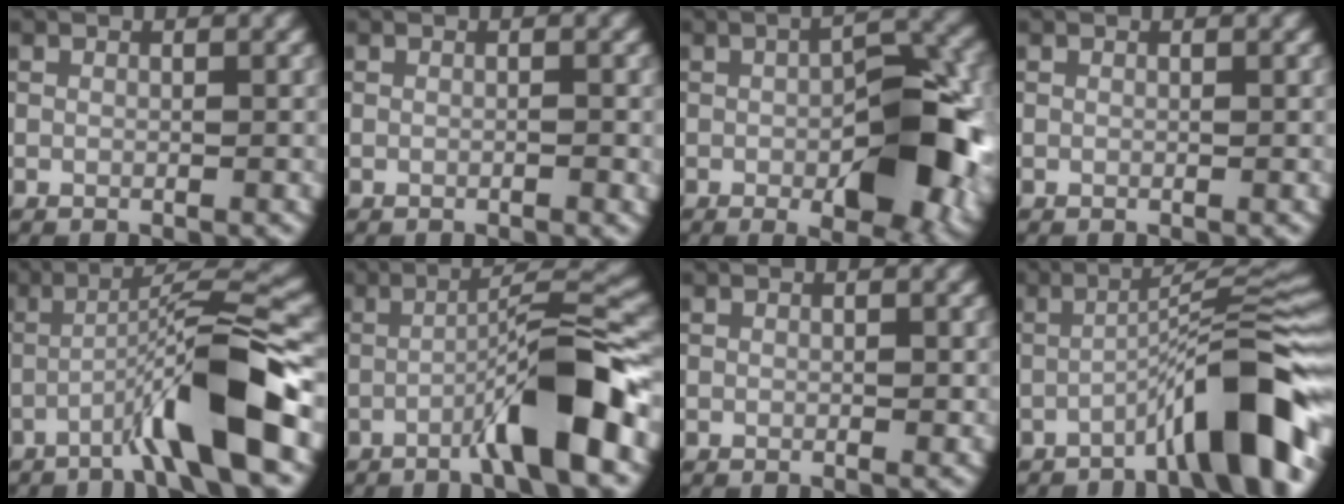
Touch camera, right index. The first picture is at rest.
{"total": 0.6, "force": [-0.3, 0.1, 0.5], "torque": [-0.008, 0.002, -0.005]}
{"total": 10.4, "force": [-2.4, 4.1, 9.3], "torque": [-0.127, -0.001, -0.036]}
{"total": 0.0}
{"total": 8.5, "force": [-3.6, 0.6, 7.7], "torque": [-0.121, 0.022, -0.070]}
{"total": 7.9, "force": [-3.1, 0.8, 7.3], "torque": [-0.110, 0.022, -0.061]}
{"total": 0.6, "force": [-0.1, 0.2, 0.5], "torque": [-0.010, 0.000, -0.001]}
{"total": 8.9, "force": [-4.7, 1.1, 7.4], "torque": [-0.097, 0.028, -0.084]}